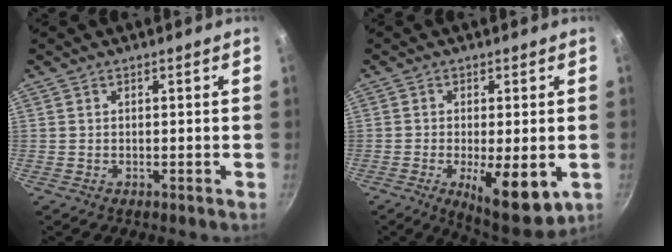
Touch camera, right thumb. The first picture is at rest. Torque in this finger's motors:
{"motor_torque": [1.50, 1.71, 0.02, 0.02, 0.29]}